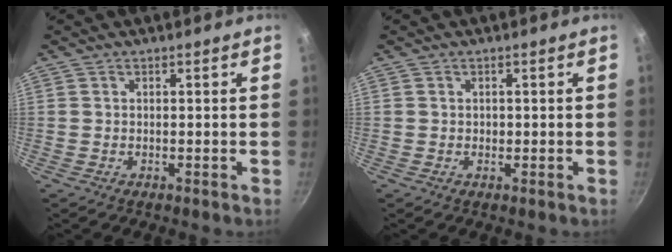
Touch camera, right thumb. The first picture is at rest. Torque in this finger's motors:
{"motor_torque": [-0.13, 0.11, 0.07, 0.18, 0.00]}